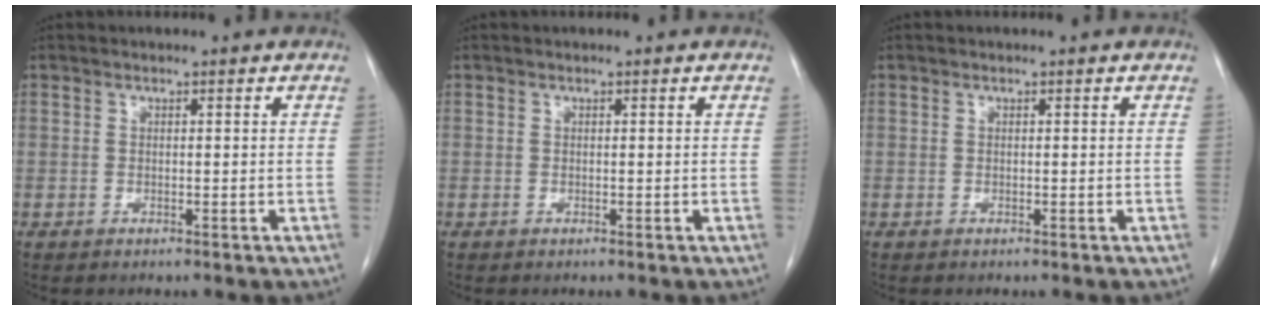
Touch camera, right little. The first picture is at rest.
{"total": 0.0}
{"total": 0.0}